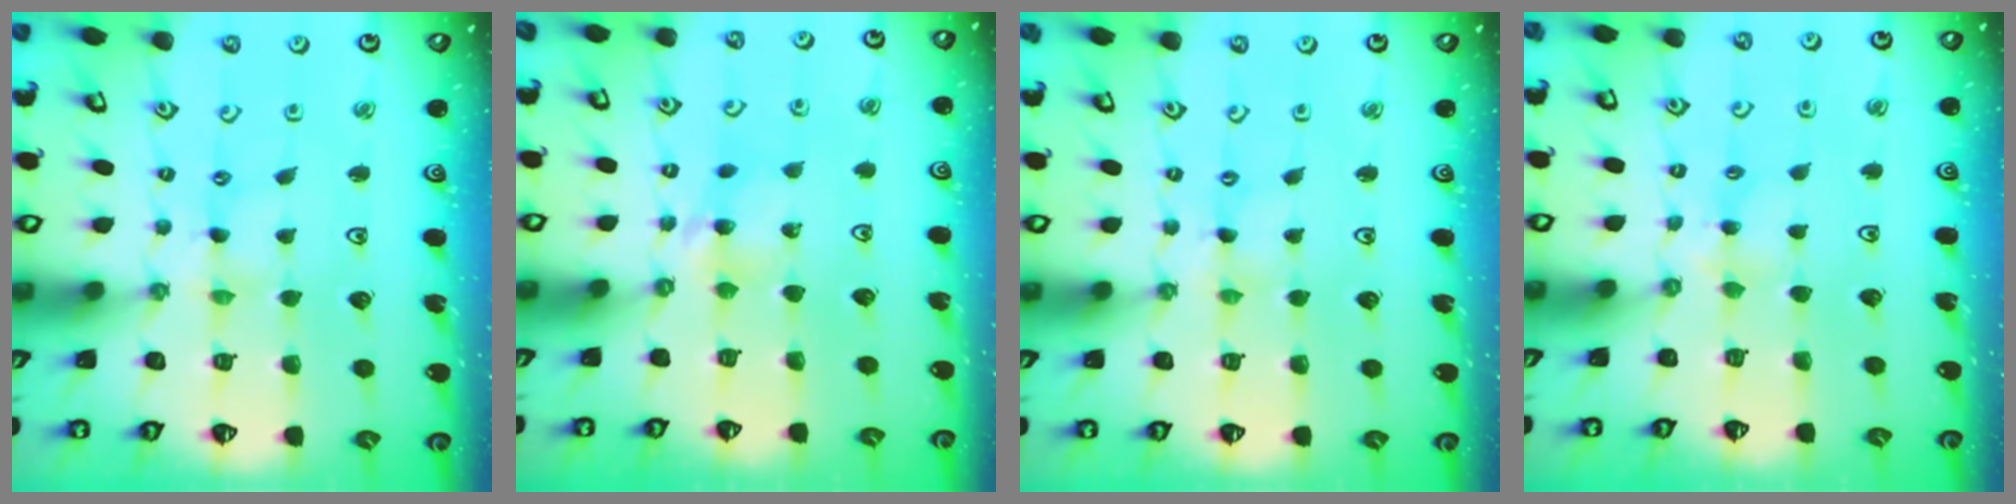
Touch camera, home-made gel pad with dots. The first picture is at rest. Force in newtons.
{"total": 6.0, "press": 5.9, "slide": 1.0}
{"total": 0.0}
{"total": 3.9, "press": 3.9, "slide": 0.3}